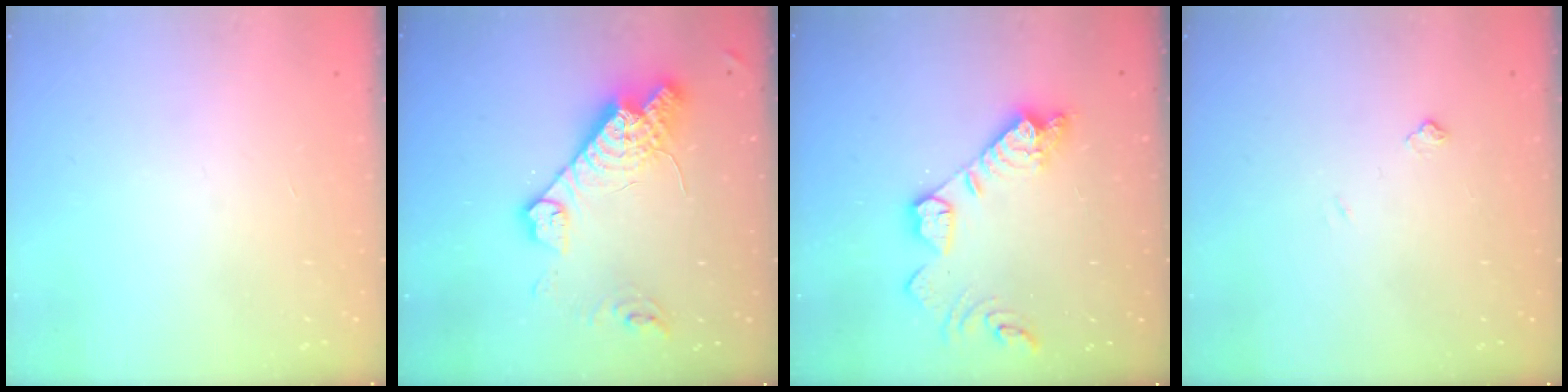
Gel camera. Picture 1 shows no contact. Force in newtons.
{"total": 17.6, "press": 17.6, "slide": 1.3}
{"total": 16.9, "press": 16.9, "slide": 1.2}
{"total": 4.7, "press": 4.7, "slide": 0.6}